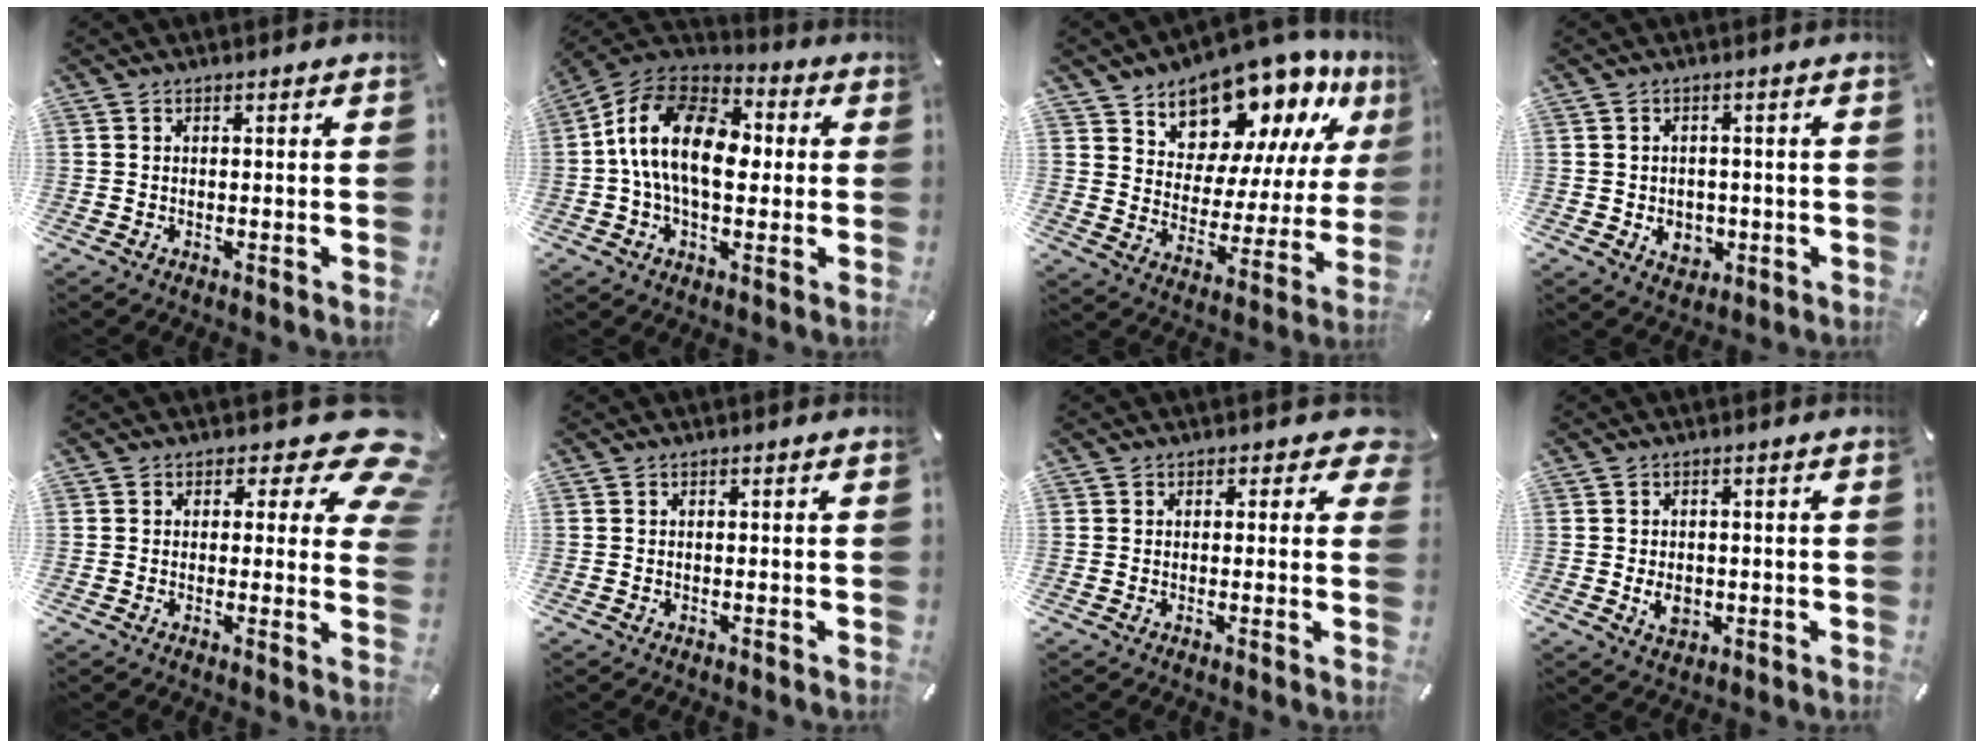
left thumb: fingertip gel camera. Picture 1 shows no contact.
{"total": 16.5, "force": [-0.2, 10.4, 12.8], "torque": [-0.277, 0.009, -0.008]}
{"total": 14.0, "force": [12.0, 6.8, 2.7], "torque": [-0.060, -0.117, 0.213]}
{"total": 4.8, "force": [-0.9, 4.1, 2.3], "torque": [-0.025, 0.002, -0.016]}
{"total": 9.2, "force": [4.1, 4.8, 6.7], "torque": [-0.072, -0.033, 0.068]}
{"total": 0.0}
{"total": 3.7, "force": [1.3, 2.5, 2.4], "torque": [-0.019, -0.003, 0.017]}
{"total": 4.5, "force": [-0.8, 3.2, 3.0], "torque": [-0.059, -0.004, -0.017]}